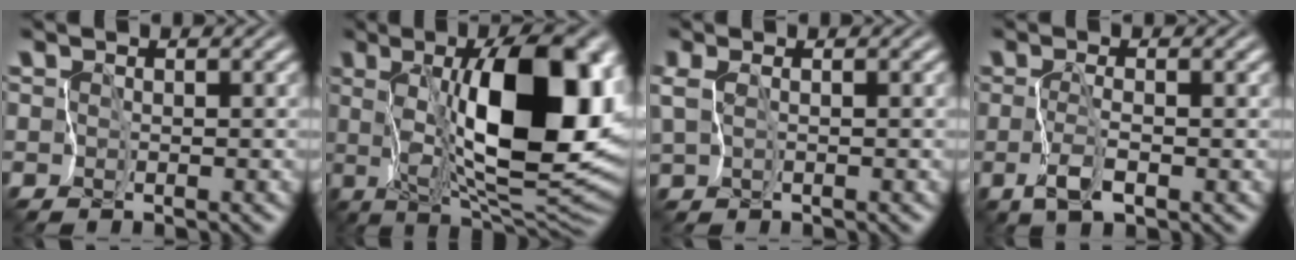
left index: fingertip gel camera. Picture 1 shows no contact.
{"total": 13.5, "force": [2.6, 4.7, 12.4], "torque": [-0.171, 0.002, 0.049]}
{"total": 1.1, "force": [0.4, 0.4, 1.0], "torque": [-0.028, -0.004, 0.011]}
{"total": 1.8, "force": [-0.4, 0.2, 1.7], "torque": [-0.039, 0.005, -0.008]}